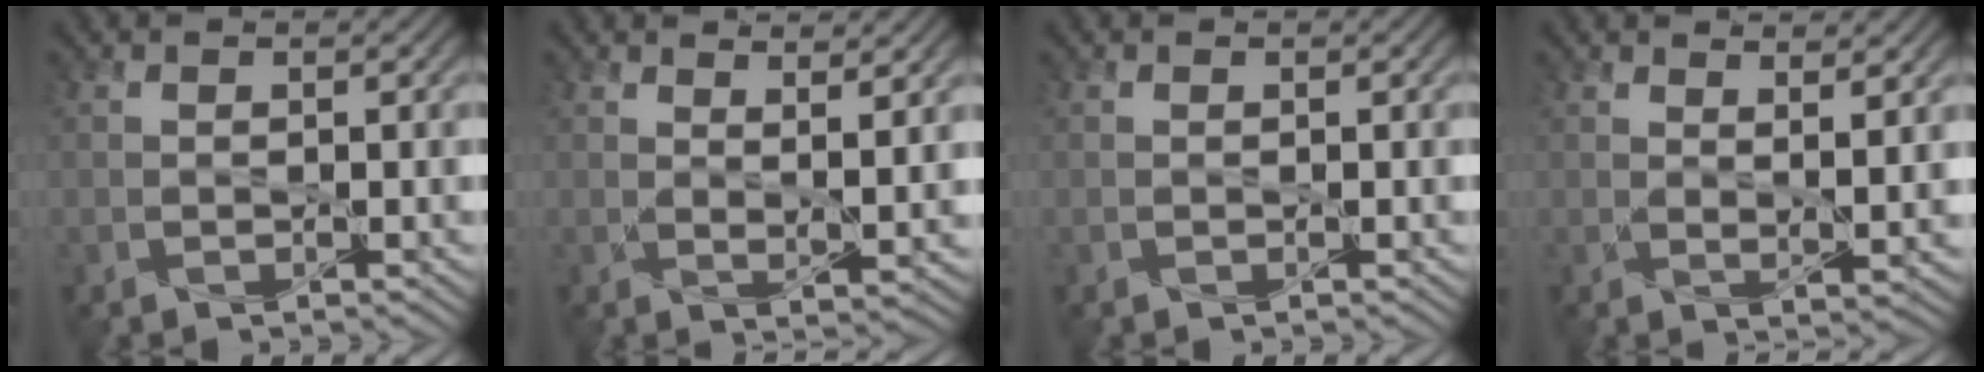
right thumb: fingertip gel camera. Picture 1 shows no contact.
{"total": 4.4, "force": [3.0, 0.8, 3.1], "torque": [-0.061, -0.005, 0.059]}
{"total": 0.0}
{"total": 3.9, "force": [2.7, 0.6, 2.7], "torque": [-0.055, -0.004, 0.055]}